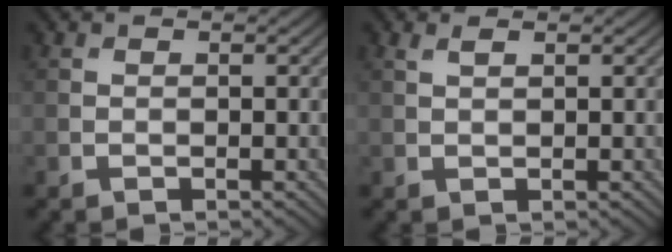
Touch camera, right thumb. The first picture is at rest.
{"total": 1.0, "force": [0.7, 0.3, 0.7], "torque": [-0.020, 0.003, 0.015]}